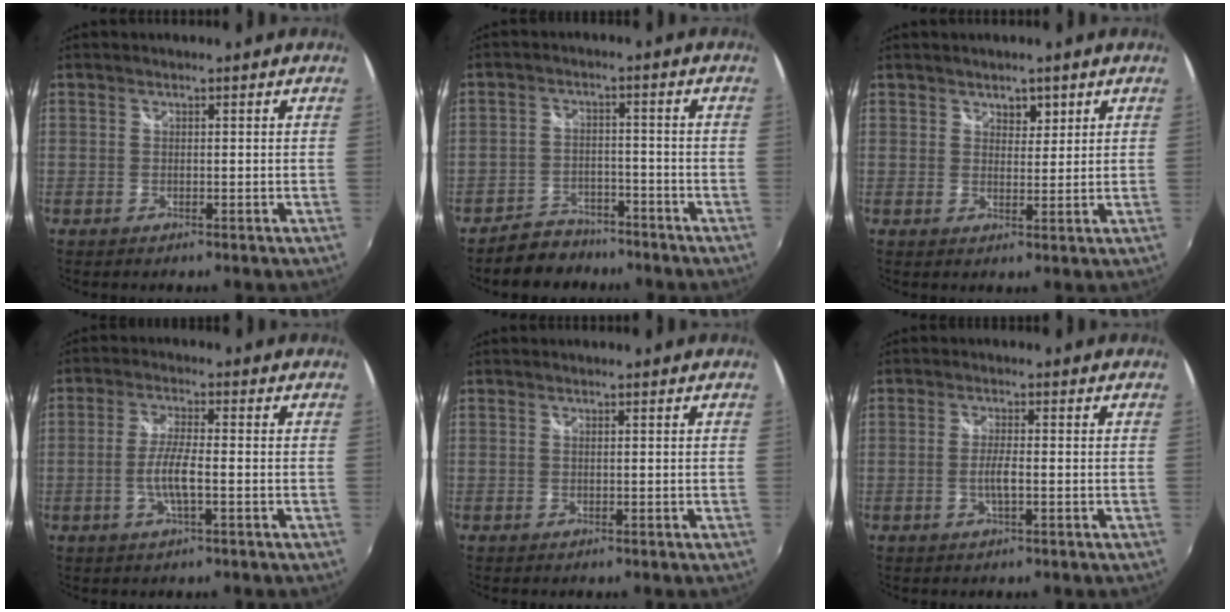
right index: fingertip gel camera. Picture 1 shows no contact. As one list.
[{"total": 6.5, "force": [-5.4, 3.6, 0.7], "torque": [-0.032, 0.018, -0.082]}, {"total": 2.5, "force": [1.6, 1.7, 0.9], "torque": [-0.008, 0.003, 0.026]}, {"total": 5.5, "force": [-1.5, 0.7, 5.3], "torque": [-0.107, -0.002, -0.030]}, {"total": 0.0}, {"total": 2.8, "force": [-0.8, 0.3, 2.7], "torque": [-0.052, -0.003, -0.016]}]